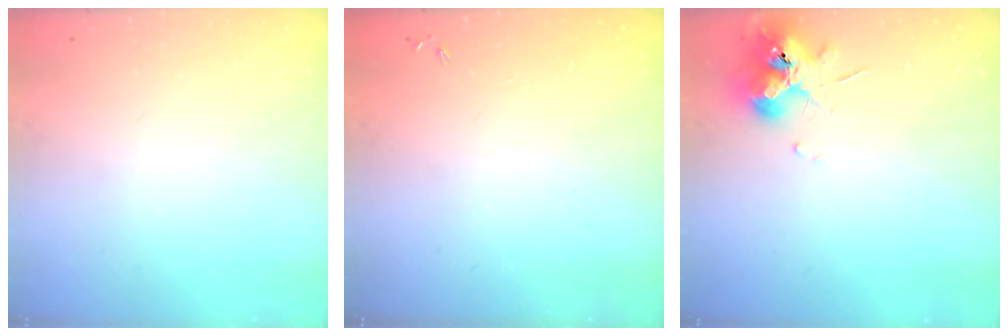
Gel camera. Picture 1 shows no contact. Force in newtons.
{"total": 0.0}
{"total": 9.9, "press": 9.8, "slide": 1.2}